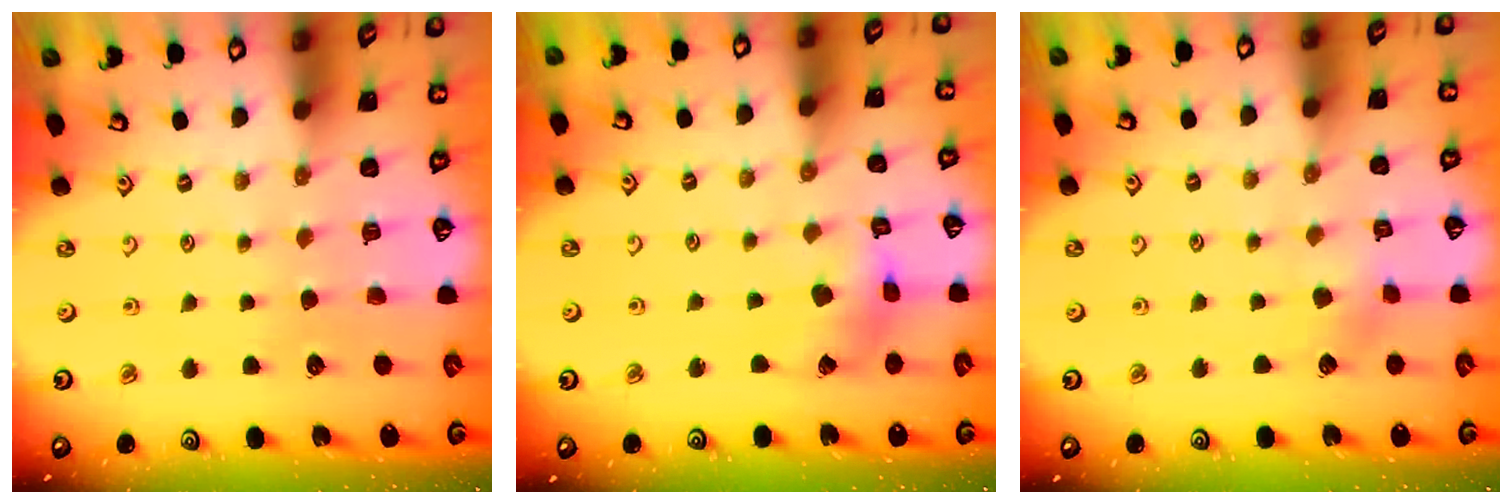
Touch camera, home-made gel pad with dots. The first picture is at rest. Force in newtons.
{"total": 6.3, "press": 6.2, "slide": 0.7}
{"total": 4.4, "press": 4.3, "slide": 0.9}